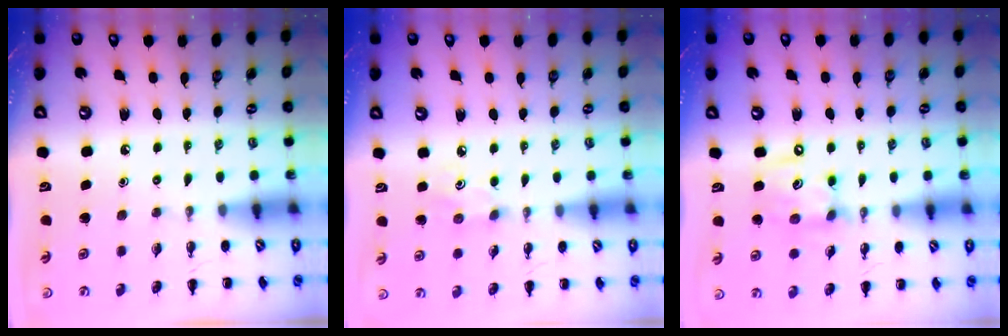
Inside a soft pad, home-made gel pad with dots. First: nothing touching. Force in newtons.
{"total": 2.6, "press": 2.5, "slide": 0.8}
{"total": 11.4, "press": 11.2, "slide": 2.2}